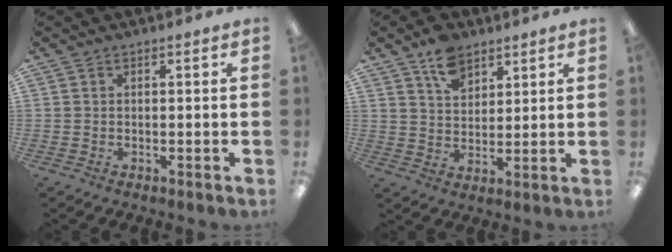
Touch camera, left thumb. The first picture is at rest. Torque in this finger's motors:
{"motor_torque": [1.30, 0.74, 0.89, -0.67, 0.02]}